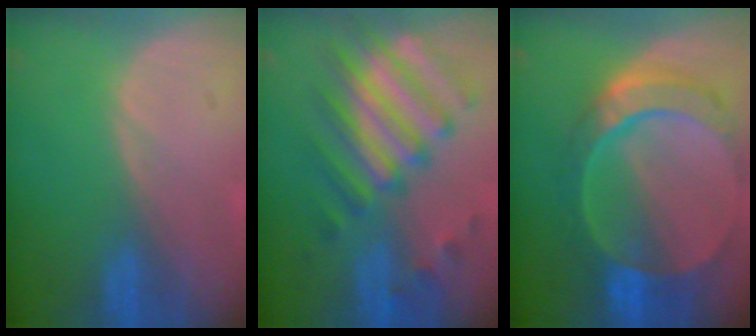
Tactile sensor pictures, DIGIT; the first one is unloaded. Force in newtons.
{"total": 9.3, "press": 9.2, "slide": 1.5}
{"total": 10.5, "press": 8.9, "slide": 5.7}